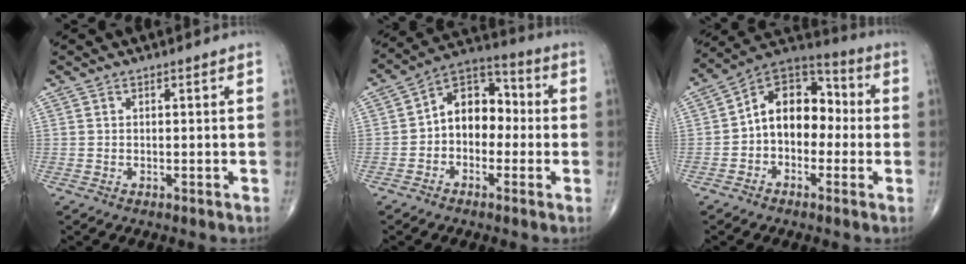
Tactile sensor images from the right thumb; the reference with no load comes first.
{"total": 10.5, "force": [-0.8, 7.6, 7.2], "torque": [-0.076, 0.044, -0.032]}
{"total": 13.0, "force": [-1.0, 9.1, 9.2], "torque": [-0.106, 0.049, -0.034]}